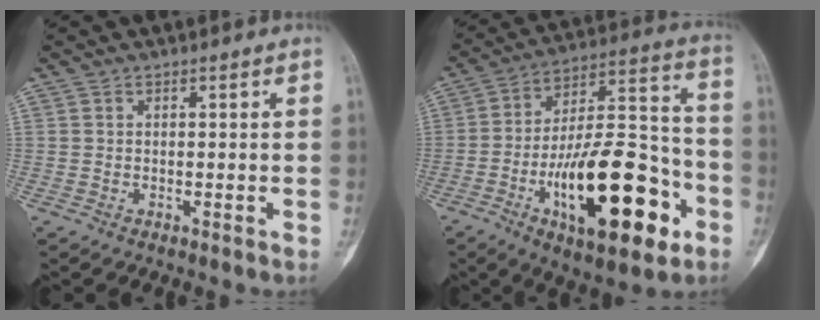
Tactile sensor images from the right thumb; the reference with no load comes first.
{"total": 26.4, "force": [-10.0, 10.5, 22.0], "torque": [-0.355, 0.050, -0.153]}